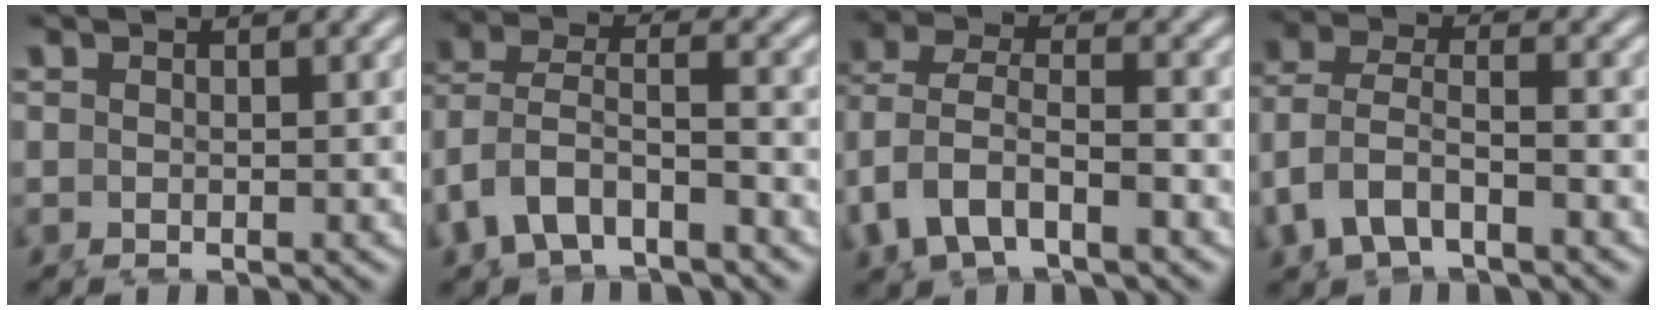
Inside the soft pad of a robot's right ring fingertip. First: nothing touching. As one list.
[{"total": 7.1, "force": [-1.4, 6.4, 2.7], "torque": [-0.098, -0.027, -0.019]}, {"total": 6.1, "force": [-0.5, 5.1, 3.4], "torque": [-0.107, -0.034, 0.009]}, {"total": 5.7, "force": [-0.3, 4.9, 2.8], "torque": [-0.100, -0.032, 0.009]}]